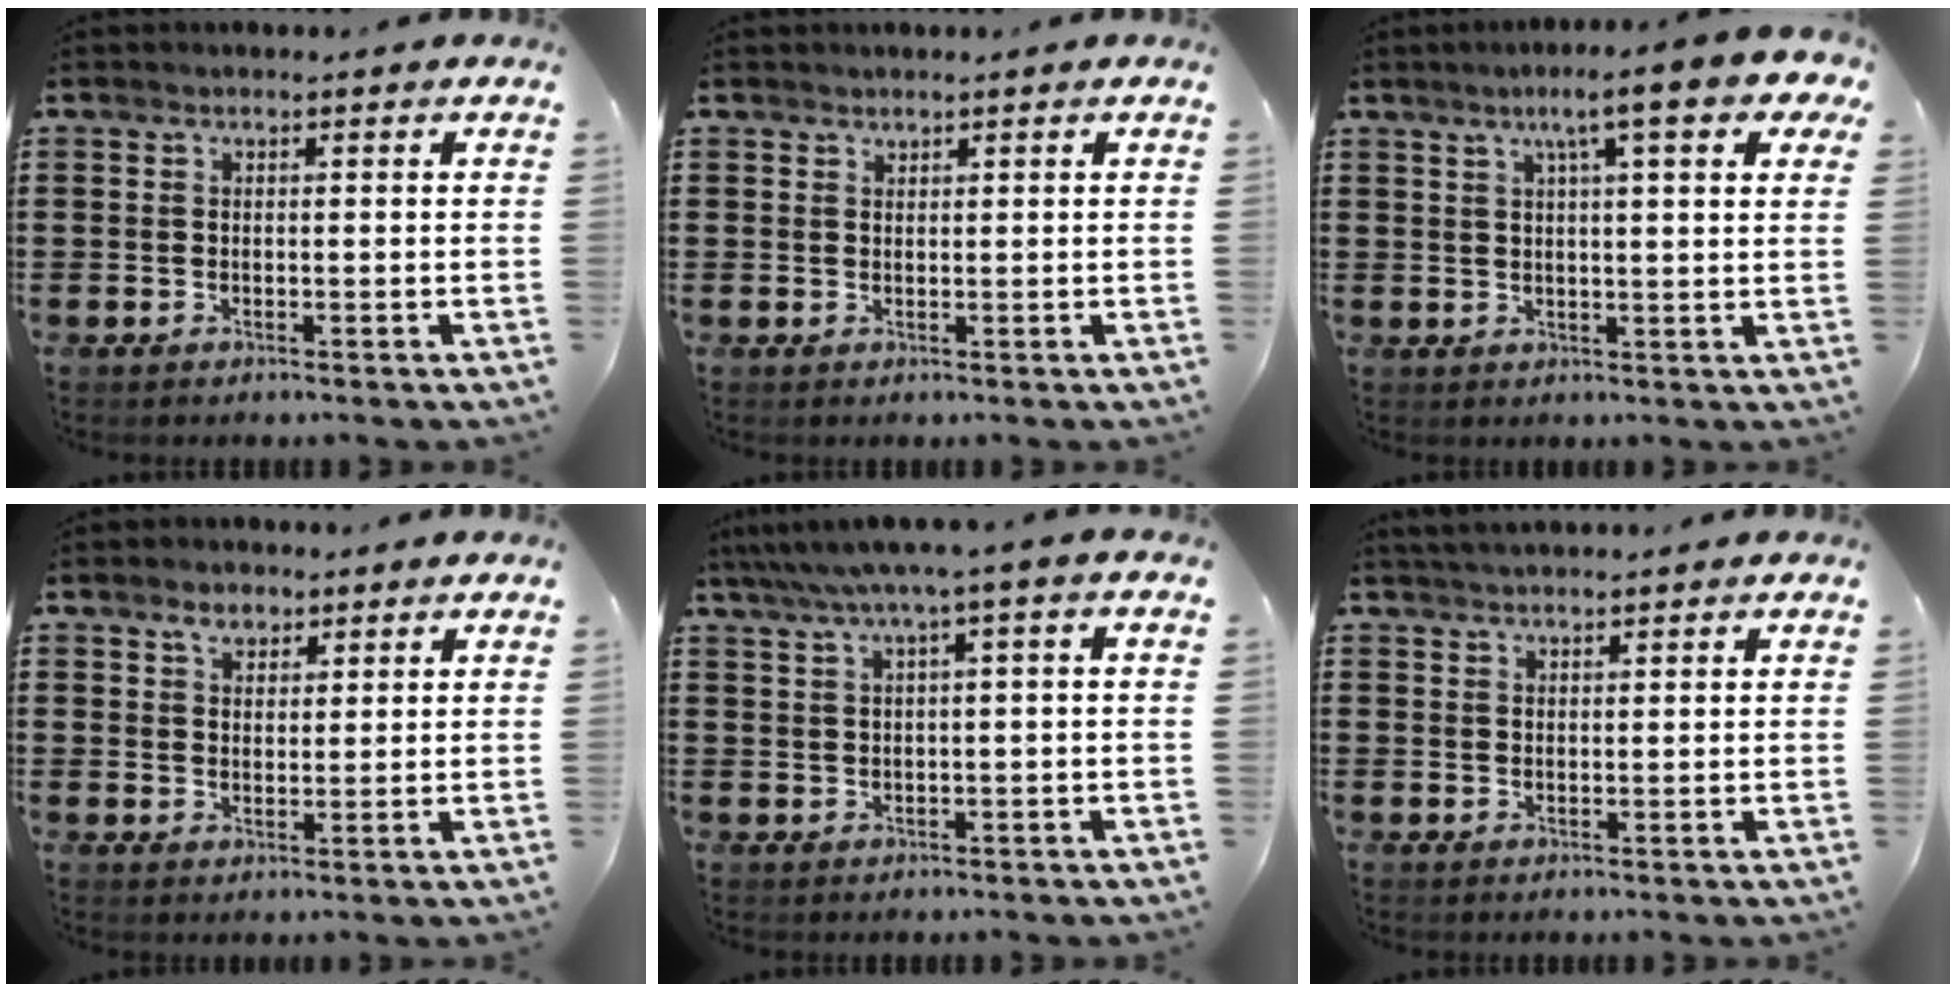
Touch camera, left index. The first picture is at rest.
{"total": 0.9, "force": [0.9, 0.3, -0.2], "torque": [0.000, 0.001, 0.018]}
{"total": 8.4, "force": [4.8, 0.7, 6.8], "torque": [-0.120, -0.005, 0.076]}
{"total": 3.0, "force": [2.2, 1.8, 1.1], "torque": [-0.021, 0.002, 0.040]}
{"total": 3.5, "force": [0.9, -0.5, 3.4], "torque": [-0.067, -0.009, 0.011]}
{"total": 1.6, "force": [1.6, 0.1, 0.3], "torque": [-0.009, 0.002, 0.031]}